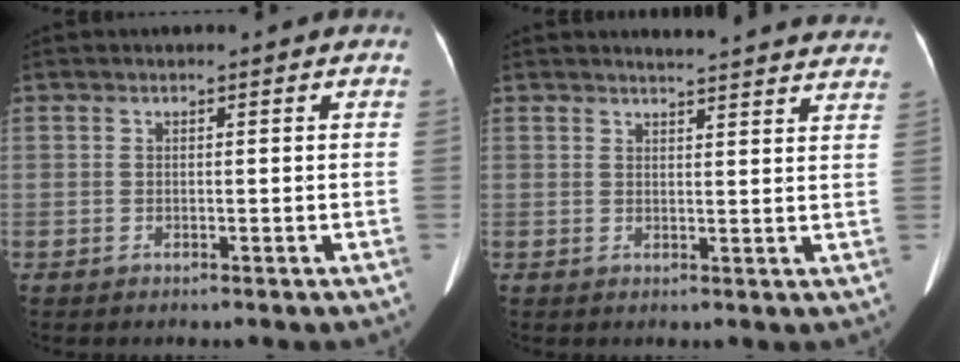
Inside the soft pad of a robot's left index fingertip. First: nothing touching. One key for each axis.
{"total": 17.2, "fx": 16.6, "fy": 1.5, "fz": 4.2, "tx": -0.043, "ty": -0.038, "tz": 0.179}